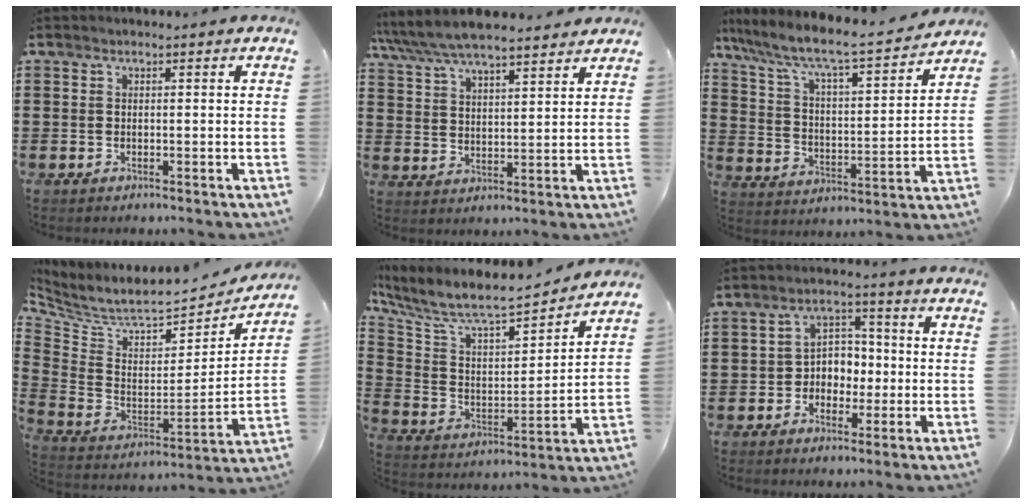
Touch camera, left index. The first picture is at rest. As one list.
[{"total": 6.7, "force": [6.2, 1.0, 2.3], "torque": [-0.068, -0.025, 0.110]}, {"total": 6.5, "force": [5.5, 0.7, 3.4], "torque": [-0.093, -0.046, 0.085]}, {"total": 6.5, "force": [5.9, 1.2, 2.4], "torque": [-0.079, -0.056, 0.096]}, {"total": 8.0, "force": [6.8, 1.7, 3.9], "torque": [-0.110, -0.054, 0.110]}, {"total": 4.7, "force": [-1.2, 4.0, 2.0], "torque": [-0.044, 0.011, -0.030]}]